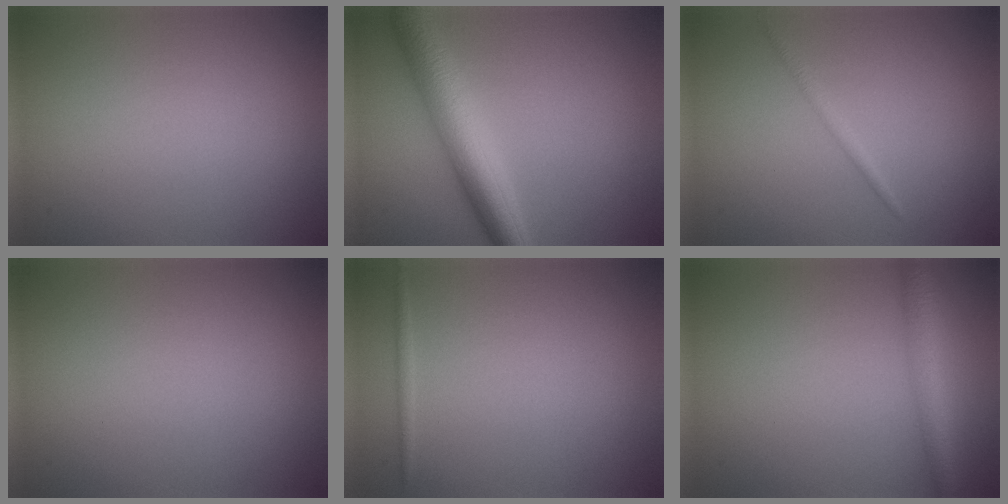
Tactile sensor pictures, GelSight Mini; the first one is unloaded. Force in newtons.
{"total": 6.3, "press": 6.3, "slide": 0.1}
{"total": 1.0, "press": 1.0, "slide": 0.0}
{"total": 0.0}
{"total": 0.5, "press": 0.5, "slide": 0.1}
{"total": 3.0, "press": 3.0, "slide": 0.1}